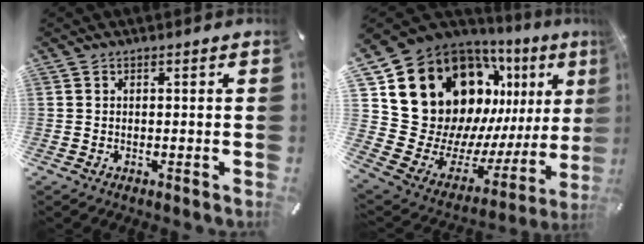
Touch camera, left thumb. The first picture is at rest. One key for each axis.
{"total": 20.3, "fx": 9.4, "fy": 15.8, "fz": 8.6, "tx": -0.101, "ty": -0.108, "tz": 0.205}